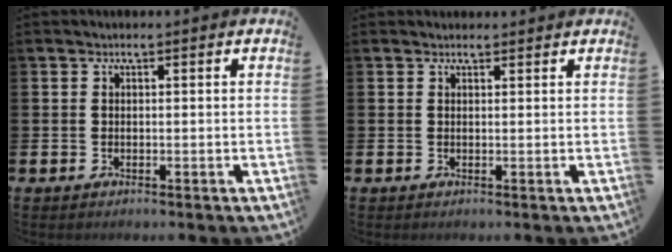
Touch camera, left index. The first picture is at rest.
{"total": 0.8, "force": [0.8, 0.2, 0.1], "torque": [0.009, -0.001, 0.012]}